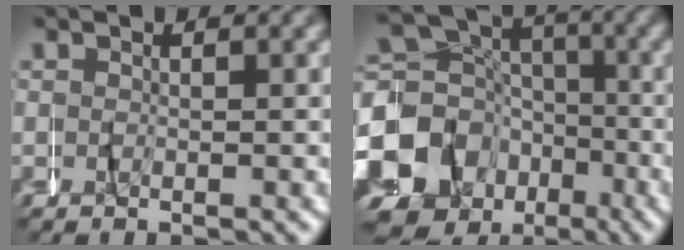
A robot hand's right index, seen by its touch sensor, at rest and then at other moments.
{"total": 17.7, "force": [-4.3, 15.6, 7.1], "torque": [-0.141, -0.054, -0.076]}